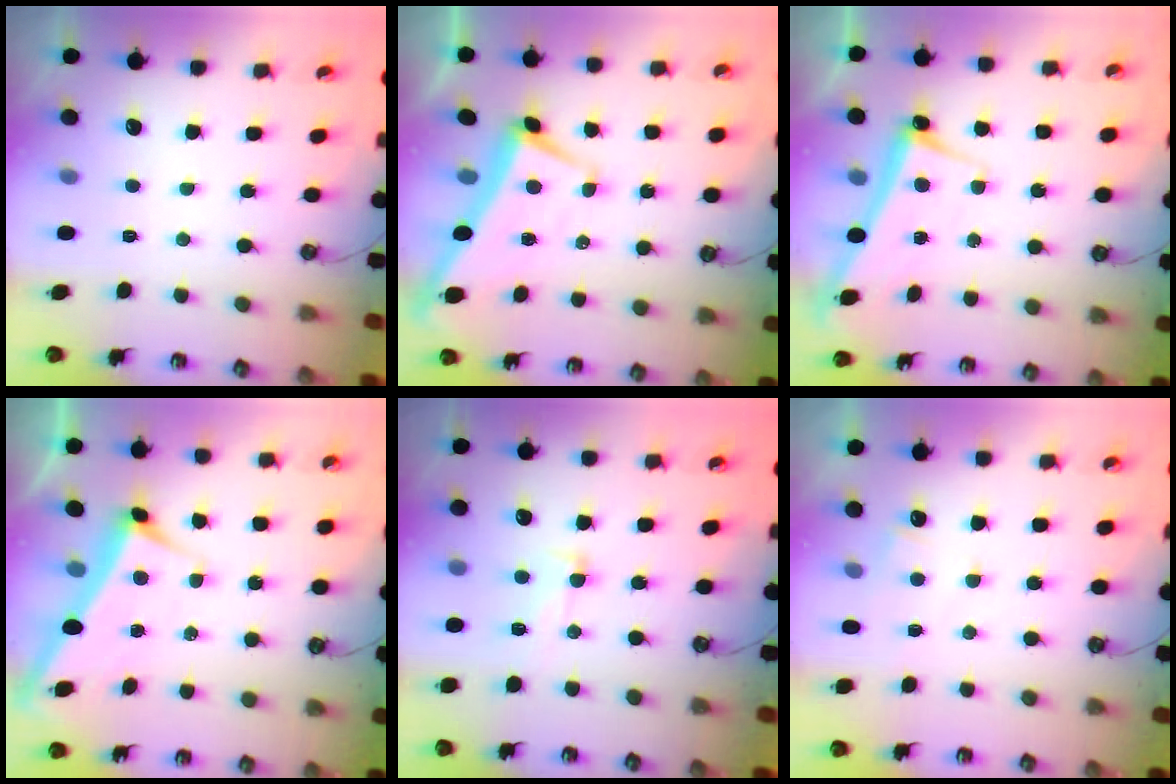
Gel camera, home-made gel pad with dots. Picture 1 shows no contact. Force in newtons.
{"total": 2.4, "press": 2.3, "slide": 0.7}
{"total": 2.7, "press": 2.6, "slide": 0.4}
{"total": 2.8, "press": 2.7, "slide": 0.5}
{"total": 5.7, "press": 5.5, "slide": 1.5}
{"total": 4.4, "press": 4.4, "slide": 0.5}